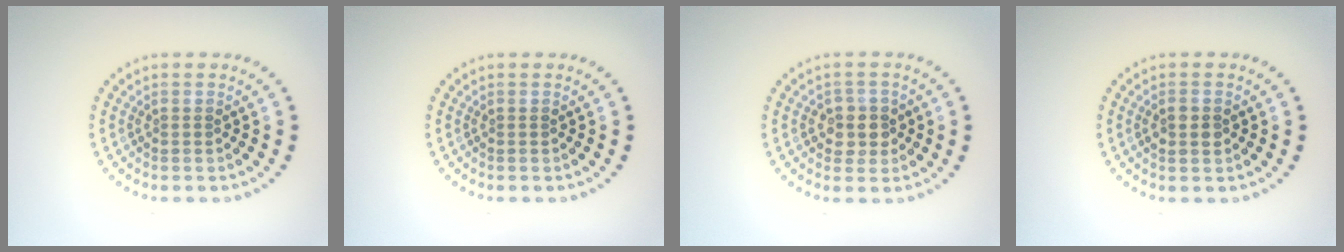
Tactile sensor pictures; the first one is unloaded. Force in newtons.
{"total": 0.0}
{"total": 2.5, "press": 2.3, "slide": 0.9}
{"total": 1.5, "press": 1.5, "slide": 0.1}